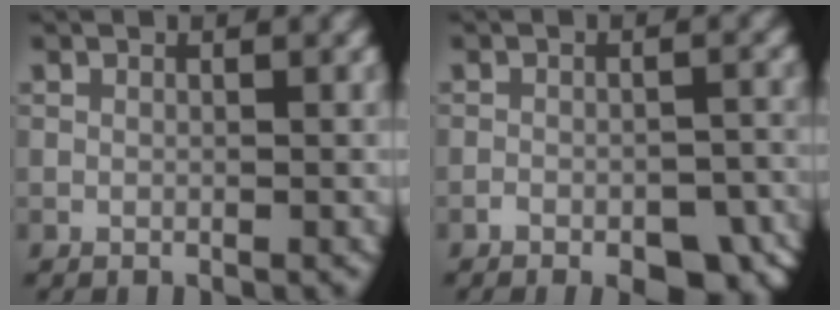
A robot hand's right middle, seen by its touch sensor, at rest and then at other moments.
{"total": 7.5, "force": [-5.7, 3.2, 3.7], "torque": [-0.035, 0.006, -0.071]}